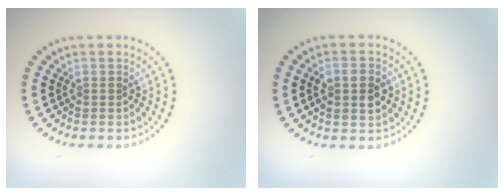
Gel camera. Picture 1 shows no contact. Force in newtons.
{"total": 2.7, "press": 2.7, "slide": 0.3}